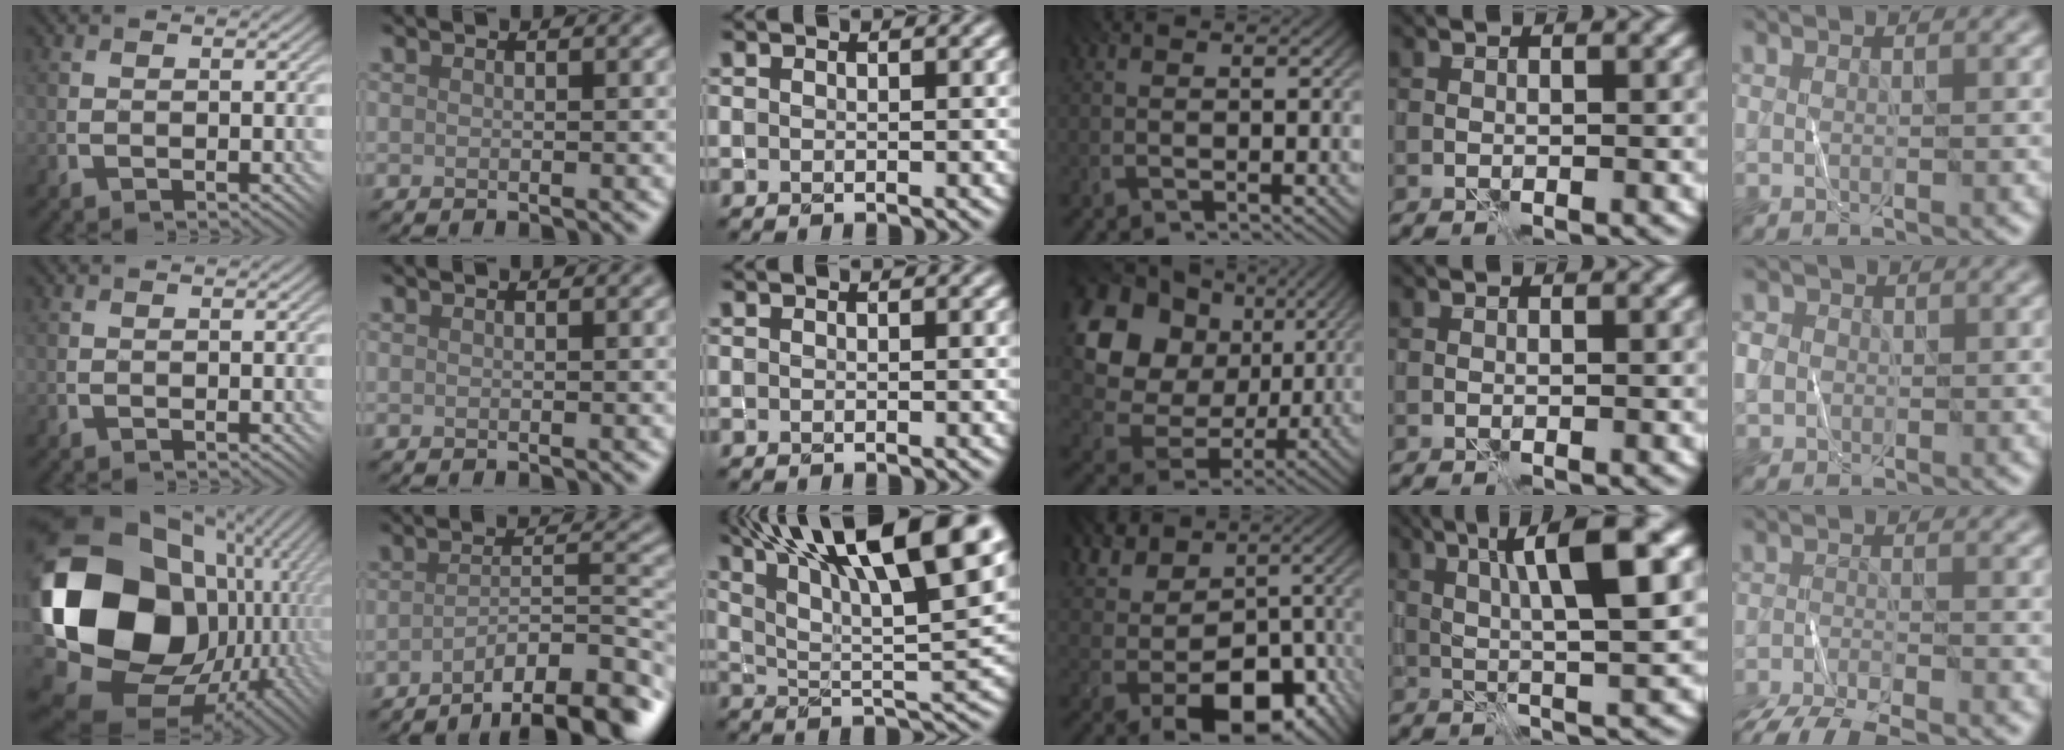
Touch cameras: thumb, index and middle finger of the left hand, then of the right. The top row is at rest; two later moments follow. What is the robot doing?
{"motion": "fold", "object": "shorts"}